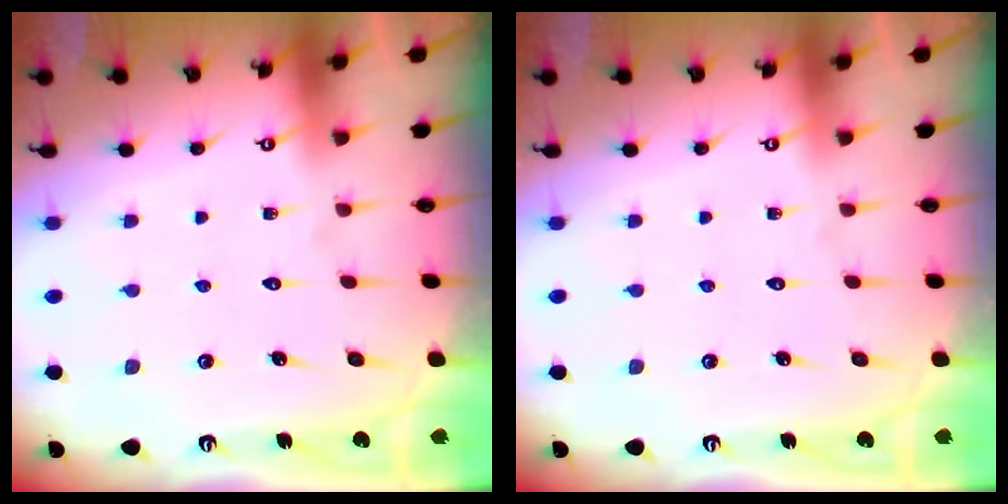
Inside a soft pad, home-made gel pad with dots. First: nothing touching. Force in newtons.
{"total": 0.0}